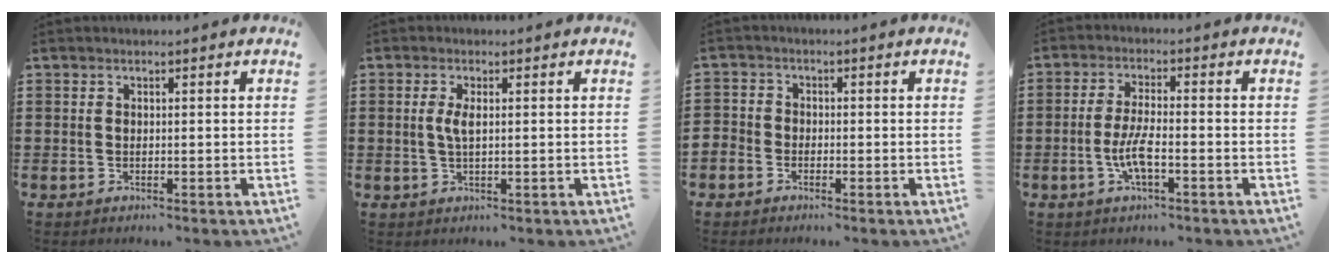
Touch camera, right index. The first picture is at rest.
{"total": 2.4, "force": [0.3, 0.6, 2.4], "torque": [-0.046, 0.000, 0.003]}
{"total": 1.9, "force": [-1.6, 1.1, -0.1], "torque": [-0.004, 0.001, -0.037]}
{"total": 5.1, "force": [-1.7, 1.2, 4.7], "torque": [-0.107, -0.005, -0.039]}